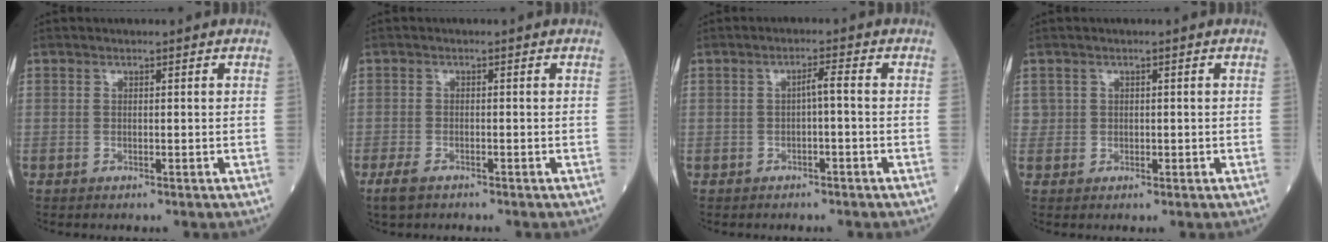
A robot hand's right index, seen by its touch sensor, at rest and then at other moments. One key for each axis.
{"total": 2.6, "fx": -1.8, "fy": 0.9, "fz": 1.6, "tx": -0.042, "ty": -0.006, "tz": -0.031}
{"total": 1.9, "fx": -0.4, "fy": 0.0, "fz": 1.9, "tx": -0.028, "ty": 0.005, "tz": -0.008}
{"total": 1.6, "fx": 0.4, "fy": 1.5, "fz": 0.1, "tx": 0.008, "ty": 0.003, "tz": 0.005}